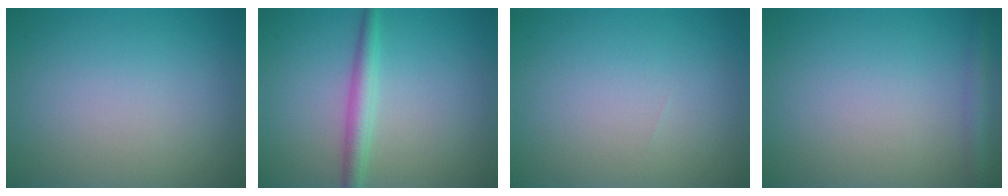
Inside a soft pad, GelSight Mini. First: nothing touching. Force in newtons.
{"total": 2.5, "press": 2.5, "slide": 0.1}
{"total": 0.0}
{"total": 1.8, "press": 1.8, "slide": 0.1}